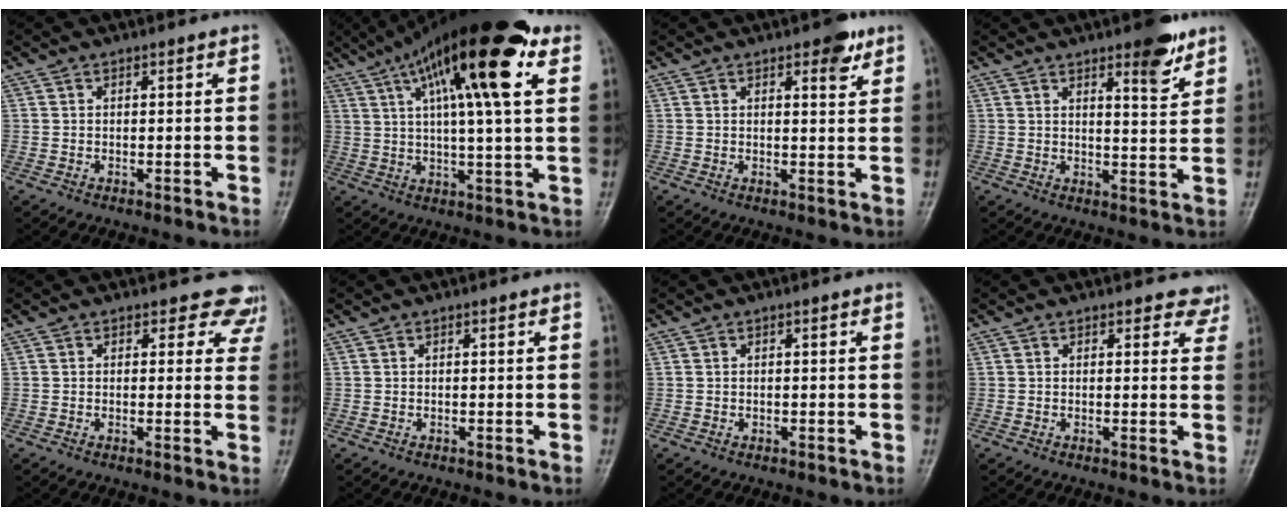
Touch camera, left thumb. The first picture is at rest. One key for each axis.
{"total": 21.9, "fx": 9.3, "fy": 5.4, "fz": 19.1, "tx": -0.306, "ty": 0.009, "tz": 0.143}
{"total": 4.1, "fx": 2.5, "fy": 1.5, "fz": 2.9, "tx": -0.026, "ty": -0.011, "tz": 0.029}
{"total": 6.6, "fx": 4.5, "fy": 1.7, "fz": 4.6, "tx": -0.051, "ty": -0.029, "tz": 0.059}
{"total": 6.1, "fx": 5.1, "fy": 3.3, "fz": 0.0, "tx": 0.052, "ty": -0.022, "tz": 0.028}
{"total": 0.0}
{"total": 0.0}
{"total": 3.6, "fx": 3.1, "fy": 1.8, "fz": 0.1, "tx": 0.036, "ty": -0.019, "tz": 0.015}